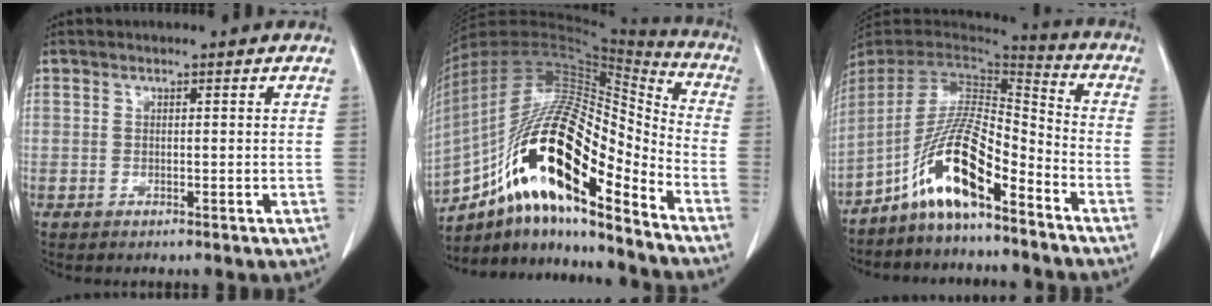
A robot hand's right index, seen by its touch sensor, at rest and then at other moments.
{"total": 23.8, "force": [-13.0, 5.3, 19.1], "torque": [-0.365, 0.003, -0.229]}
{"total": 12.6, "force": [-7.7, 2.2, 9.7], "torque": [-0.188, 0.011, -0.141]}